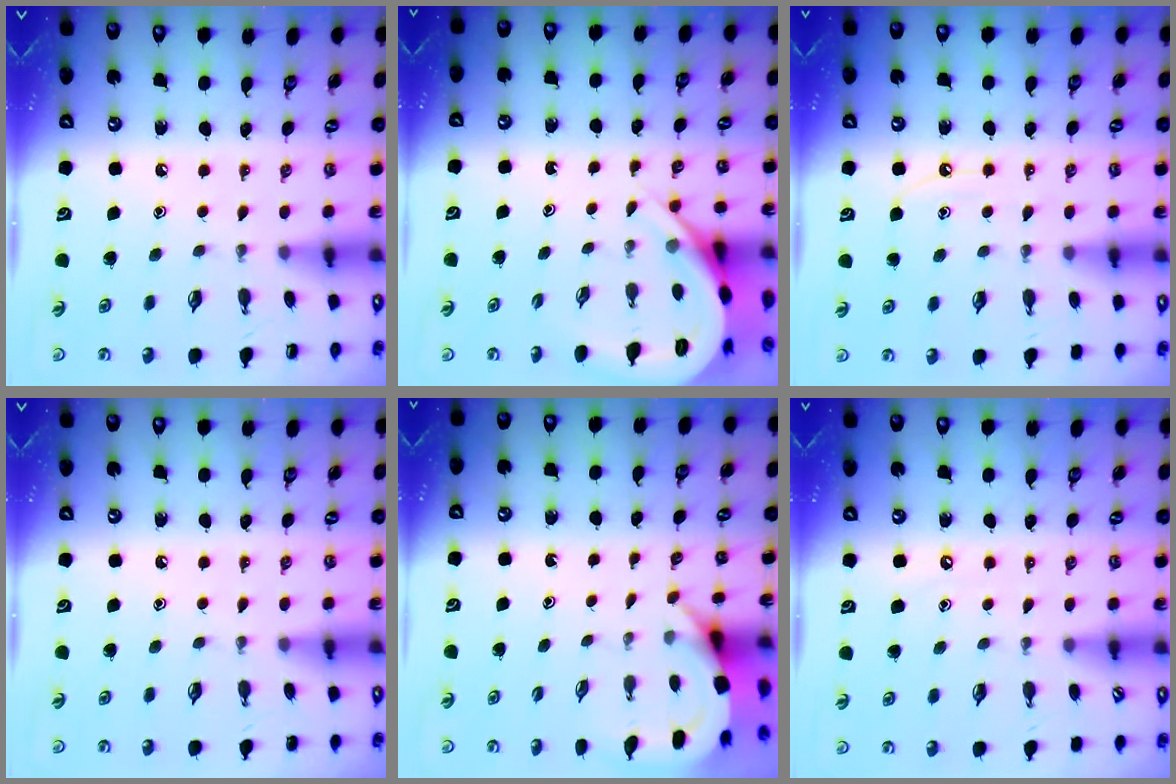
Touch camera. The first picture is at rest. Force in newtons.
{"total": 8.2, "press": 8.2, "slide": 0.8}
{"total": 6.0, "press": 5.9, "slide": 0.7}
{"total": 0.0}
{"total": 3.5, "press": 3.5, "slide": 0.2}
{"total": 3.8, "press": 3.8, "slide": 0.5}